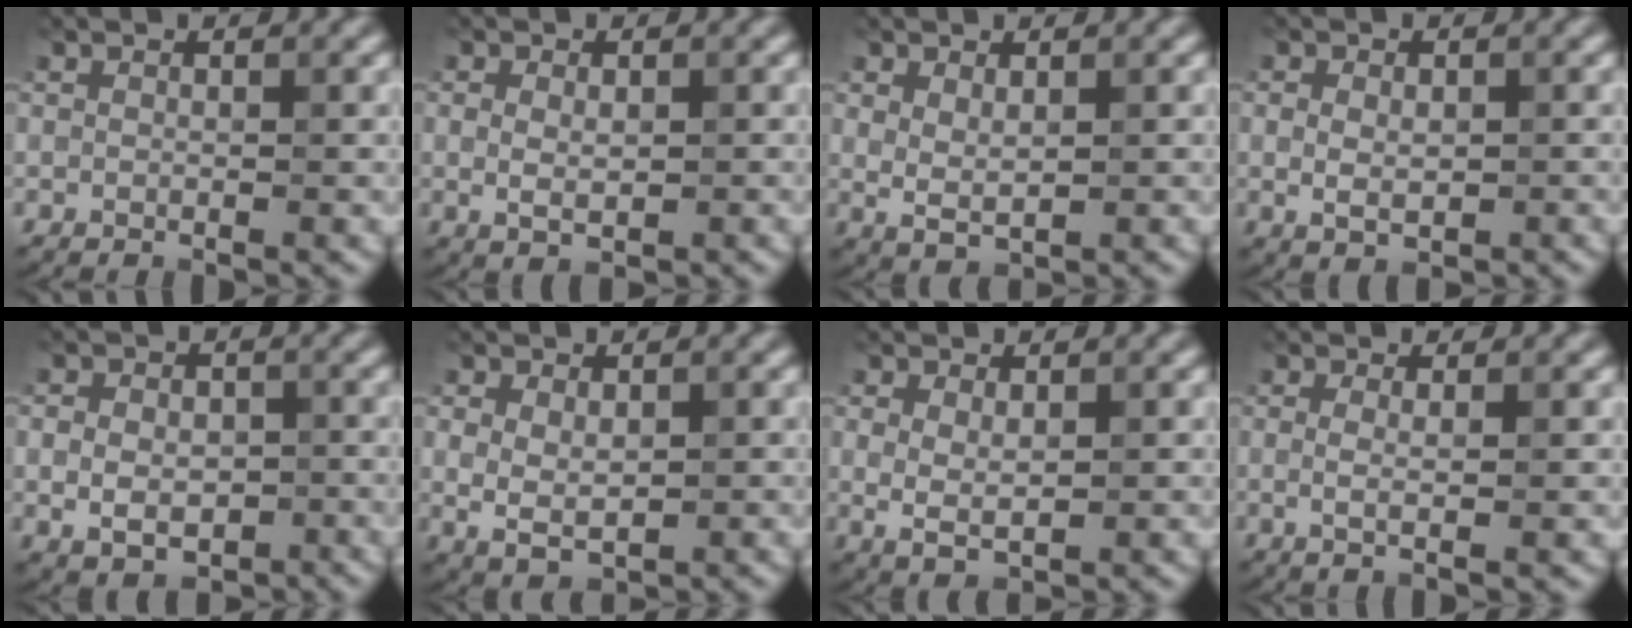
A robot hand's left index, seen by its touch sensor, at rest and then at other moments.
{"total": 2.1, "force": [0.1, 1.3, 1.7], "torque": [-0.030, -0.002, 0.004]}
{"total": 1.9, "force": [0.6, 0.9, 1.5], "torque": [-0.031, -0.003, 0.016]}
{"total": 2.5, "force": [-0.1, 1.6, 2.0], "torque": [-0.030, -0.002, 0.002]}
{"total": 4.6, "force": [-0.9, 3.3, 3.1], "torque": [-0.043, -0.007, -0.011]}
{"total": 3.0, "force": [0.2, 2.0, 2.3], "torque": [-0.043, -0.002, 0.009]}
{"total": 2.4, "force": [0.3, 1.3, 2.0], "torque": [-0.040, -0.002, 0.008]}
{"total": 1.9, "force": [0.0, 0.5, 1.8], "torque": [-0.031, -0.002, -0.003]}